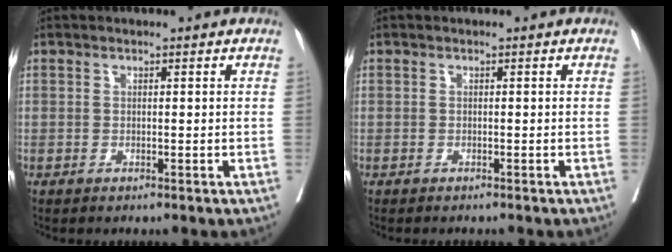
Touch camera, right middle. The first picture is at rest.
{"total": 1.9, "force": [-1.8, 0.3, 0.7], "torque": [-0.010, -0.003, -0.021]}